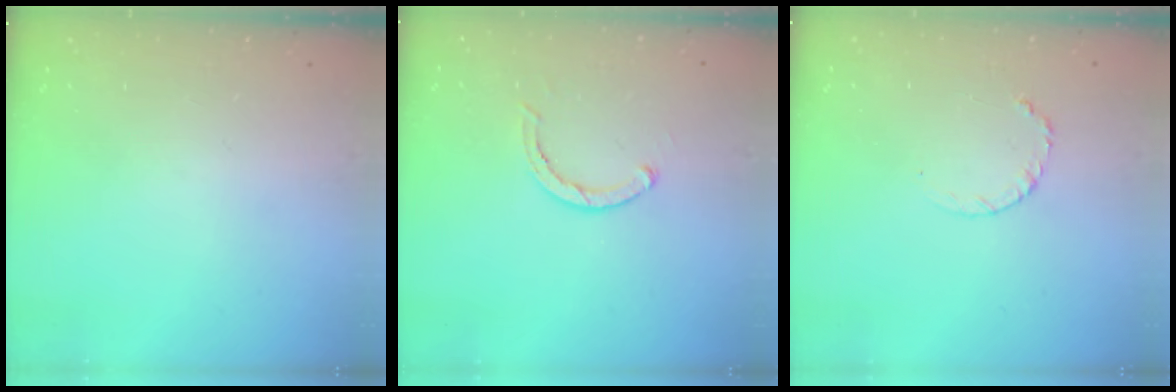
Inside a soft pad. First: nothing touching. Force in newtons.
{"total": 2.8, "press": 2.8, "slide": 0.2}
{"total": 3.7, "press": 3.7, "slide": 0.5}